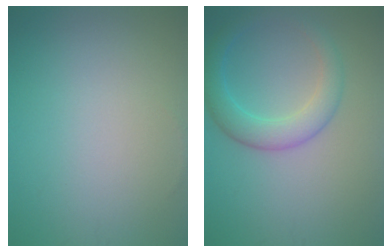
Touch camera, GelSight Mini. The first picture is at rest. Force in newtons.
{"total": 4.0, "press": 4.0, "slide": 0.2}